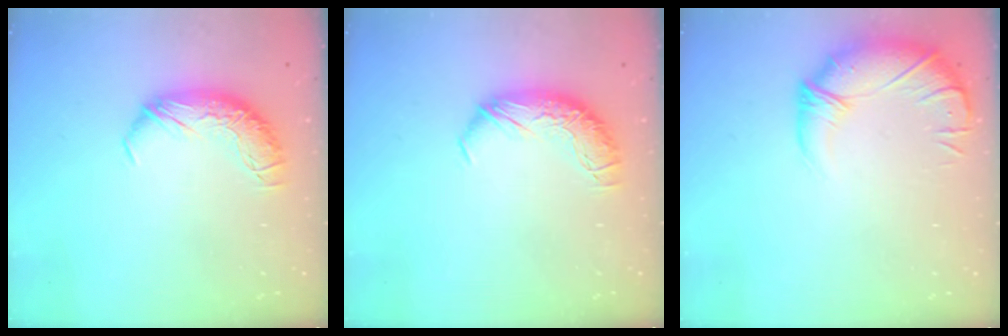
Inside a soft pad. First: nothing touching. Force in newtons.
{"total": 0.0}
{"total": 2.9, "press": 1.8, "slide": 2.3}